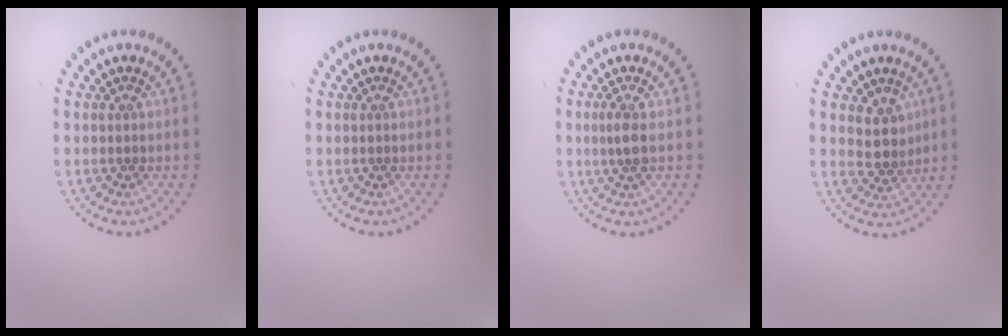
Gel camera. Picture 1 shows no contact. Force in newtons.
{"total": 0.0}
{"total": 1.7, "press": 1.4, "slide": 0.8}
{"total": 2.6, "press": 2.2, "slide": 1.3}